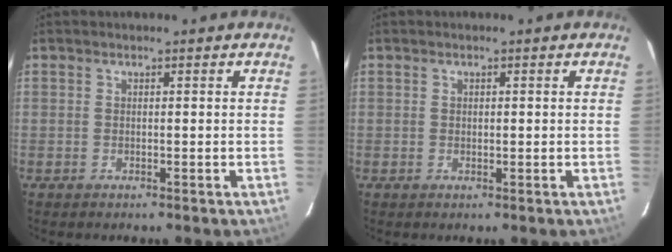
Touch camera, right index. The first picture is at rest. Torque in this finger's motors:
{"motor_torque": [-0.17, 0.06, 0.02, 0.00]}